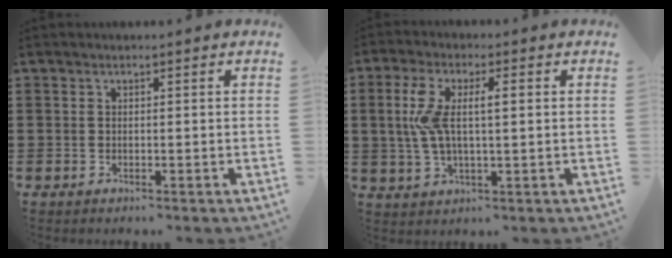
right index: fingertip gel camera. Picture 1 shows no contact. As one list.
[{"total": 7.7, "force": [1.0, 2.8, 7.1], "torque": [-0.165, 0.001, 0.005]}]